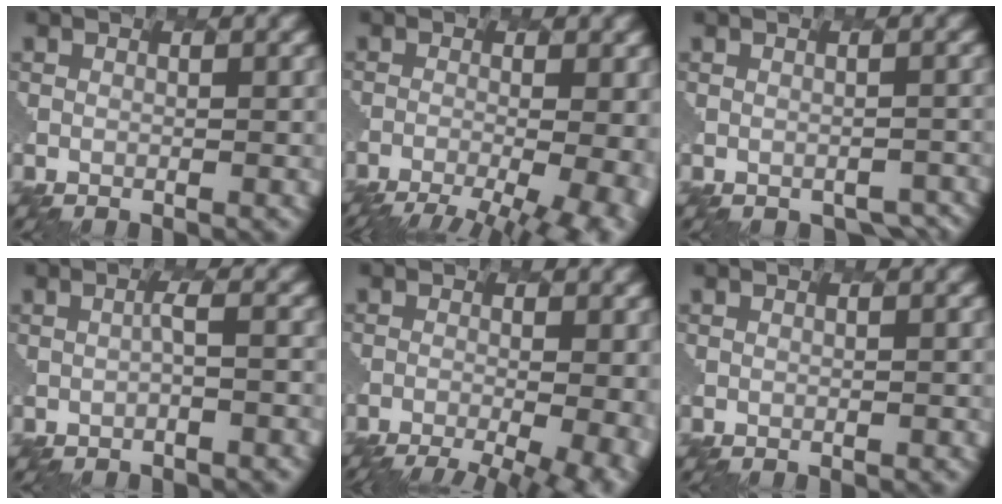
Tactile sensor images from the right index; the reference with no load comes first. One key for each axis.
{"total": 11.6, "fx": -7.4, "fy": 4.4, "fz": 7.7, "tx": -0.092, "ty": -0.017, "tz": -0.074}
{"total": 2.5, "fx": -1.9, "fy": 1.2, "fz": 1.2, "tx": -0.020, "ty": -0.002, "tz": 0.002}
{"total": 0.7, "fx": -0.6, "fy": -0.2, "fz": 0.4, "tx": -0.018, "ty": 0.009, "tz": -0.008}
{"total": 10.3, "fx": -6.2, "fy": 3.8, "fz": 7.2, "tx": -0.069, "ty": -0.006, "tz": -0.061}
{"total": 0.0}